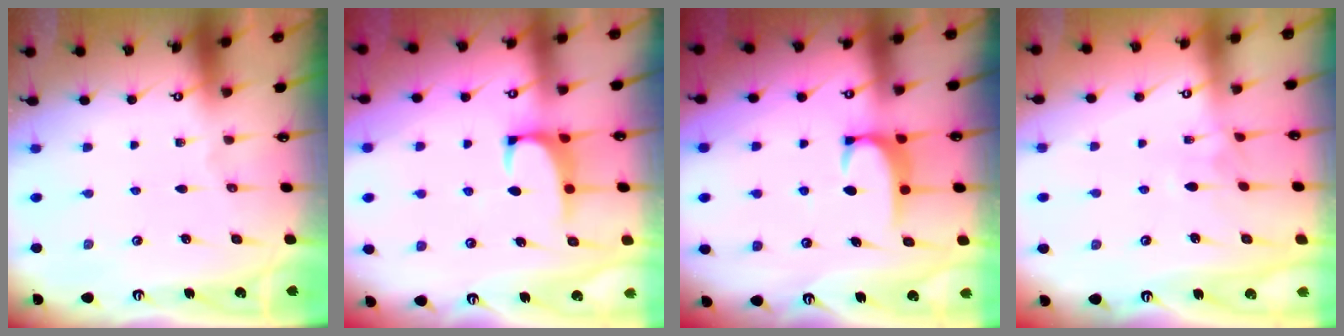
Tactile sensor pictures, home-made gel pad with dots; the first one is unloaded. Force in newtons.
{"total": 0.8, "press": 0.6, "slide": 0.6}
{"total": 2.0, "press": 1.9, "slide": 0.5}
{"total": 2.4, "press": 2.3, "slide": 0.7}